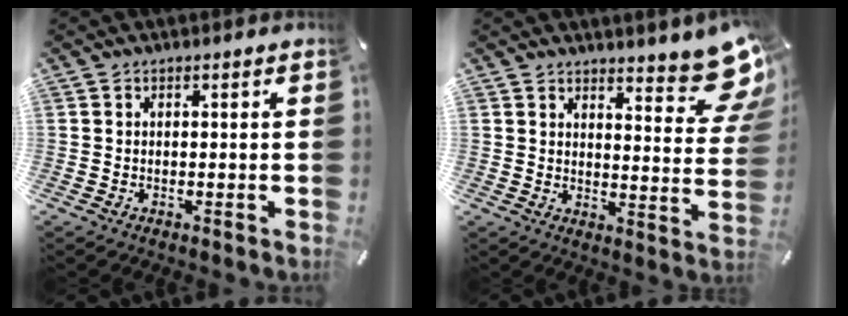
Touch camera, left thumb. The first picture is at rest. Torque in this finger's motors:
{"motor_torque": [1.46, 0.72, 0.20, -0.25, 0.05]}